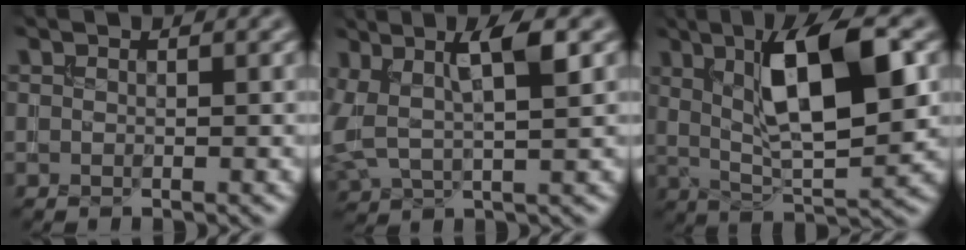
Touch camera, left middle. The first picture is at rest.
{"total": 5.9, "force": [2.0, 2.0, 5.2], "torque": [-0.110, 0.001, 0.036]}
{"total": 9.8, "force": [2.6, 3.1, 8.9], "torque": [-0.144, 0.002, 0.044]}